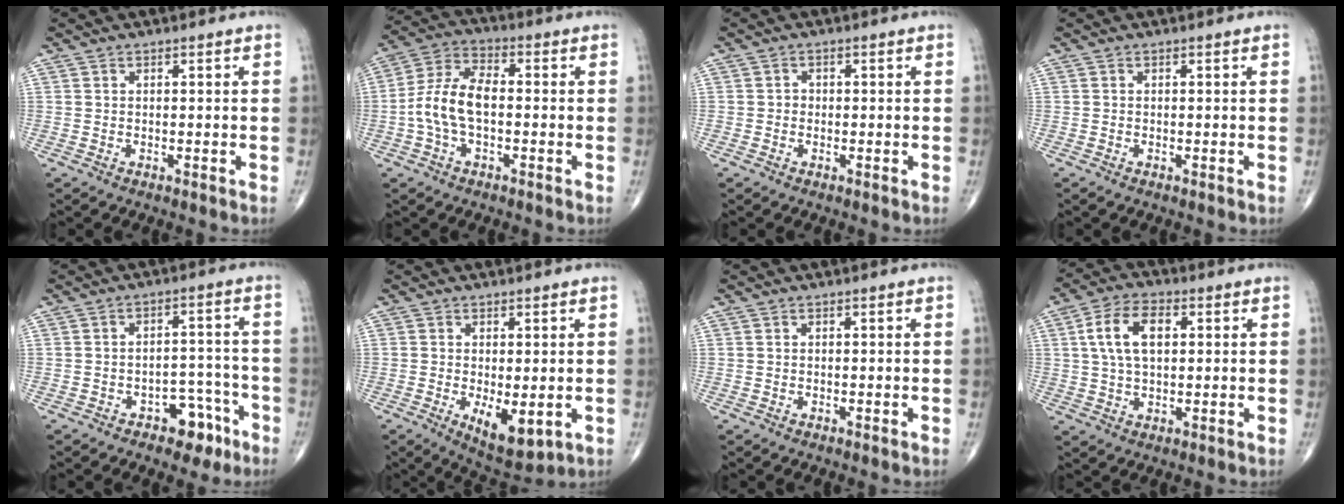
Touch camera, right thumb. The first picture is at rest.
{"total": 10.0, "force": [-1.4, 5.4, 8.3], "torque": [-0.174, 0.034, -0.033]}
{"total": 1.1, "force": [-0.3, 1.0, 0.4], "torque": [0.003, 0.005, -0.008]}
{"total": 0.0}
{"total": 7.4, "force": [-4.3, 4.4, 4.0], "torque": [-0.023, 0.044, -0.058]}
{"total": 7.7, "force": [-1.6, 3.4, 6.7], "torque": [-0.095, -0.021, -0.015]}
{"total": 0.0}
{"total": 9.5, "force": [2.1, 5.3, 7.6], "torque": [-0.135, 0.011, 0.035]}